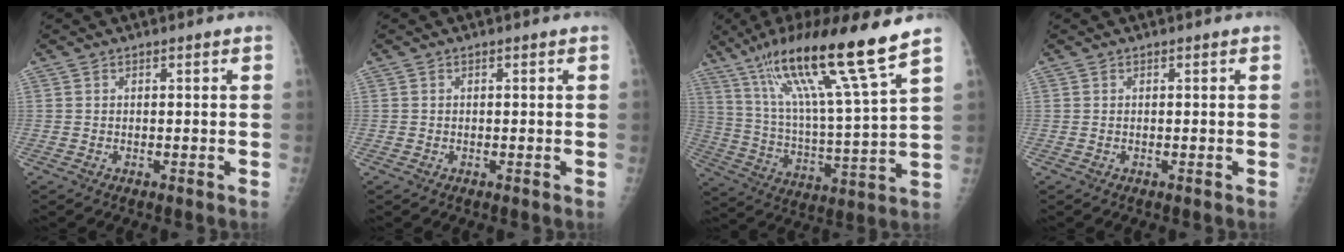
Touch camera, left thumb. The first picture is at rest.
{"total": 0.0}
{"total": 20.4, "force": [13.7, 0.6, 15.2], "torque": [-0.250, -0.055, 0.240]}
{"total": 0.0}